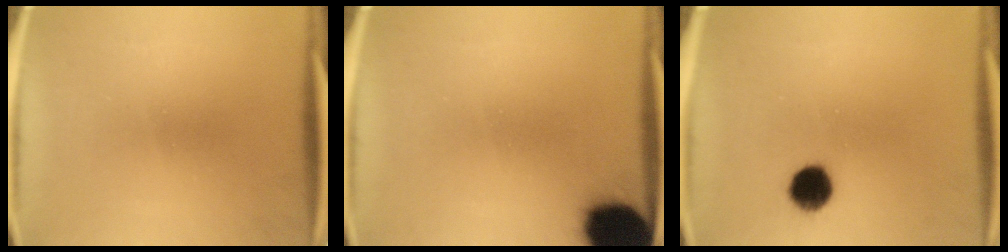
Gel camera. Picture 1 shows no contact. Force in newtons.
{"total": 18.4}
{"total": 7.0}